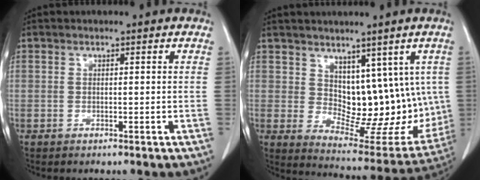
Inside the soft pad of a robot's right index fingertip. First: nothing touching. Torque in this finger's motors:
{"motor_torque": [0.25, 0.30, 0.17, 0.03]}